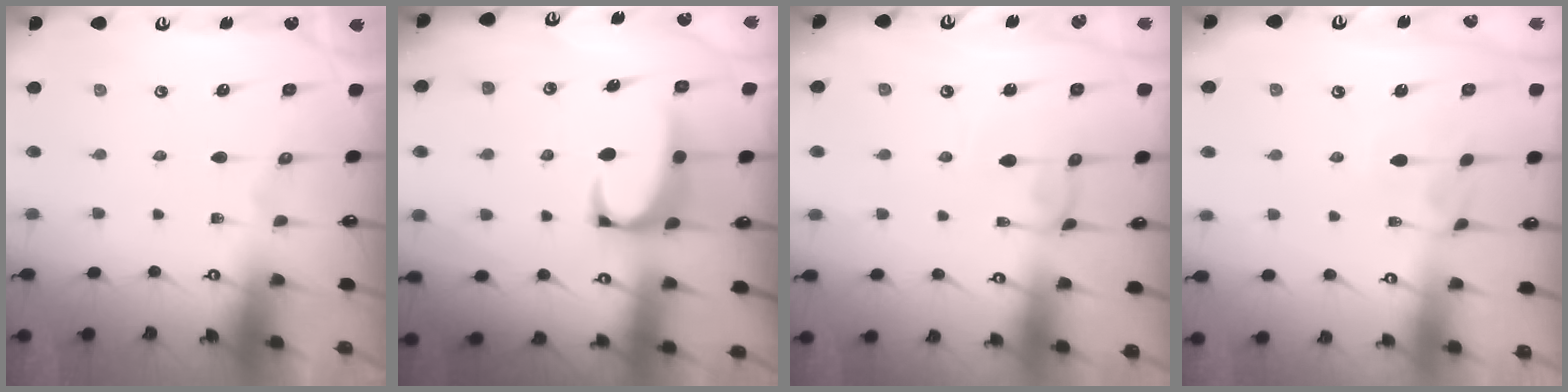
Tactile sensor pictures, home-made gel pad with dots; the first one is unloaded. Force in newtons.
{"total": 2.2, "press": 2.0, "slide": 1.0}
{"total": 1.5, "press": 1.4, "slide": 0.2}
{"total": 3.9, "press": 3.9, "slide": 0.2}